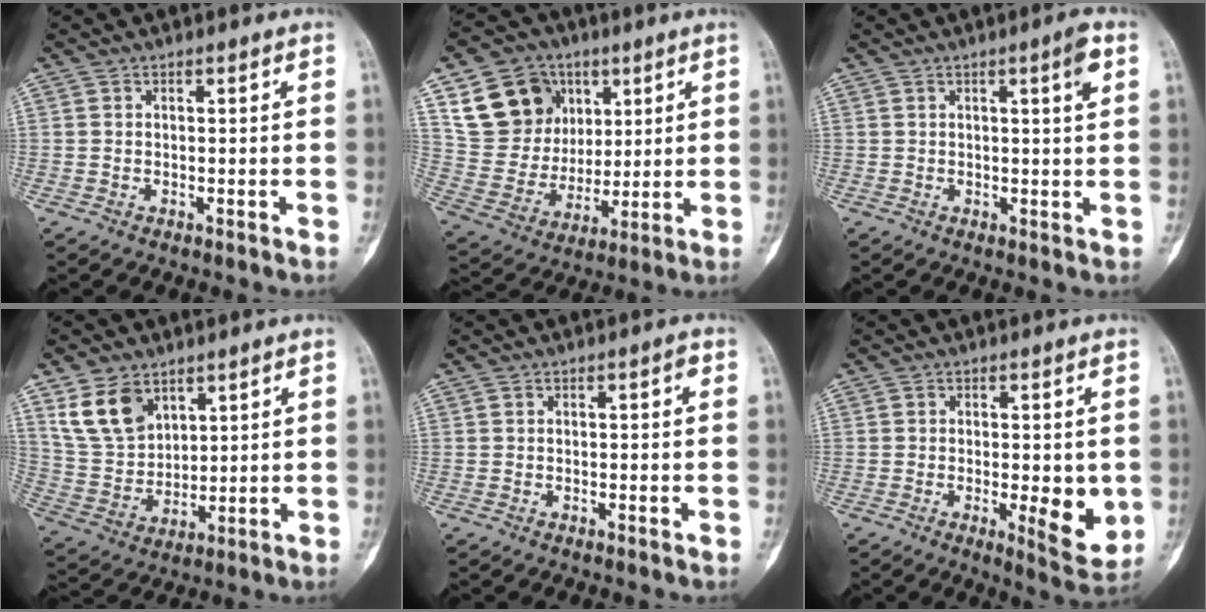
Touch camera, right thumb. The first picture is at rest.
{"total": 16.9, "force": [7.5, 13.4, 7.0], "torque": [-0.094, -0.011, 0.149]}
{"total": 4.0, "force": [1.5, 0.2, 3.7], "torque": [-0.055, -0.006, 0.021]}
{"total": 10.7, "force": [6.1, 7.0, 5.3], "torque": [-0.088, -0.025, 0.135]}
{"total": 1.9, "force": [0.1, 0.5, 1.9], "torque": [-0.025, 0.010, 0.001]}
{"total": 8.2, "force": [-1.2, 2.9, 7.6], "torque": [-0.090, -0.017, -0.010]}